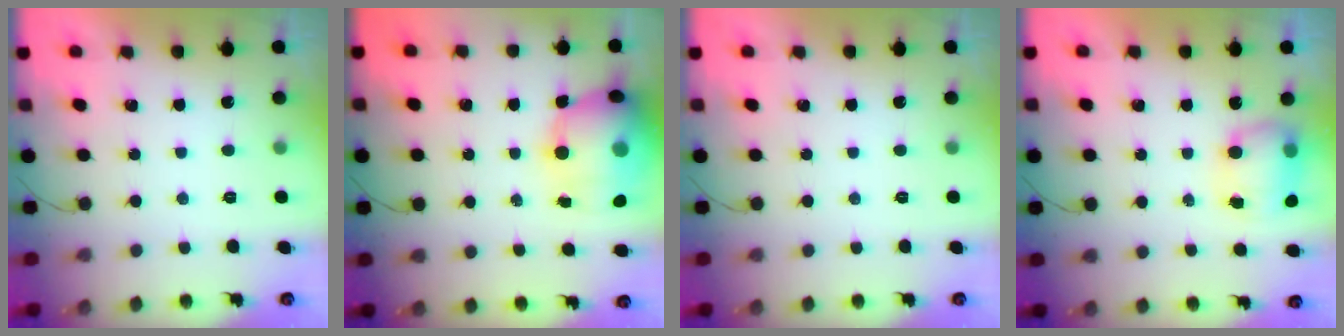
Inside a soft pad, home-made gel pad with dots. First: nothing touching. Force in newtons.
{"total": 17.7, "press": 17.2, "slide": 4.0}
{"total": 0.0}
{"total": 7.2, "press": 7.1, "slide": 1.5}